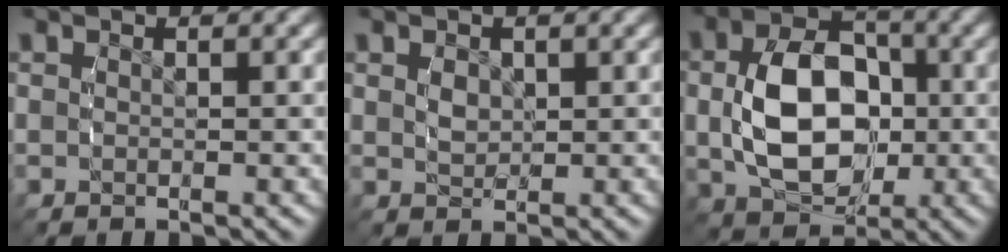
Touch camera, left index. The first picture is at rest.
{"total": 0.9, "force": [0.2, 0.8, 0.4], "torque": [-0.014, -0.007, 0.010]}
{"total": 8.9, "force": [-0.6, 6.3, 6.2], "torque": [-0.124, -0.016, -0.007]}